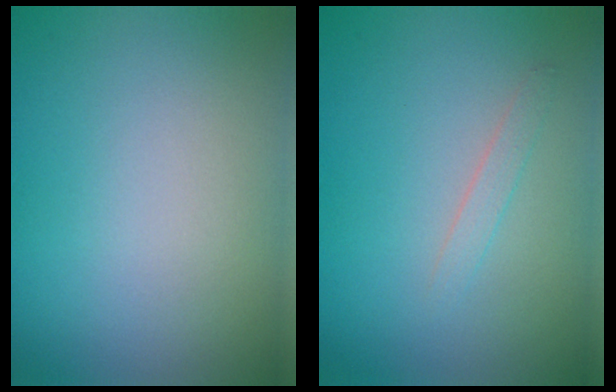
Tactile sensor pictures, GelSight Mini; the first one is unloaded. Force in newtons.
{"total": 1.0, "press": 1.0, "slide": 0.1}